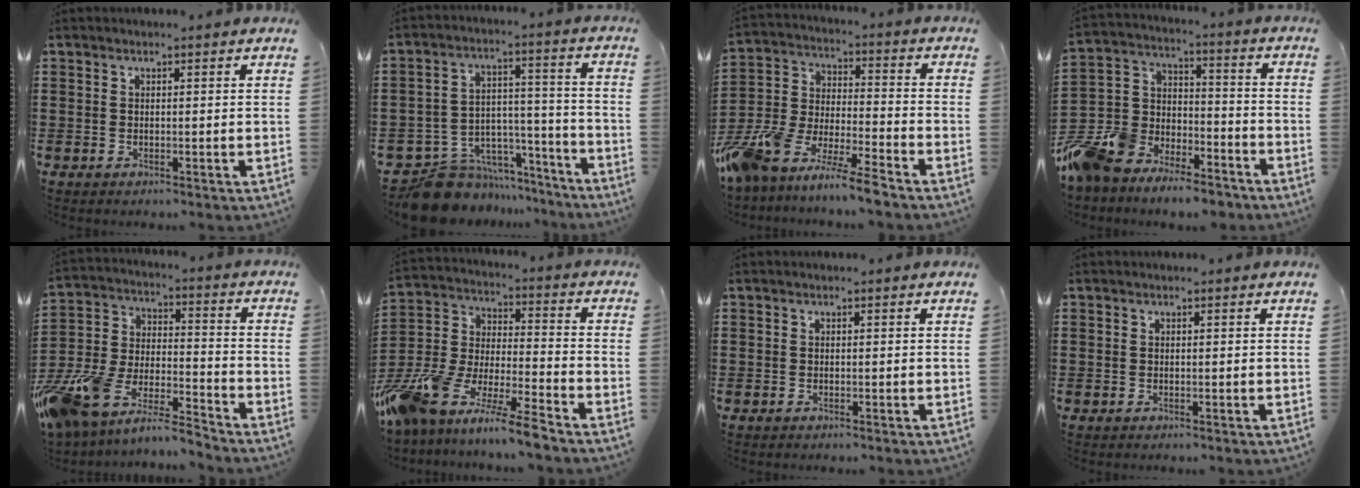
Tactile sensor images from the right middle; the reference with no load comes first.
{"total": 9.6, "force": [-8.5, 4.2, 1.3], "torque": [-0.031, 0.024, -0.158]}
{"total": 9.6, "force": [-9.2, 0.1, 2.5], "torque": [-0.069, 0.004, -0.191]}
{"total": 10.3, "force": [-9.5, 4.0, 0.8], "torque": [-0.045, 0.020, -0.190]}
{"total": 10.7, "force": [-10.0, 2.0, 3.1], "torque": [-0.079, 0.017, -0.203]}
{"total": 11.0, "force": [-10.2, 0.4, 4.2], "torque": [-0.107, 0.003, -0.212]}
{"total": 0.0}
{"total": 0.0}